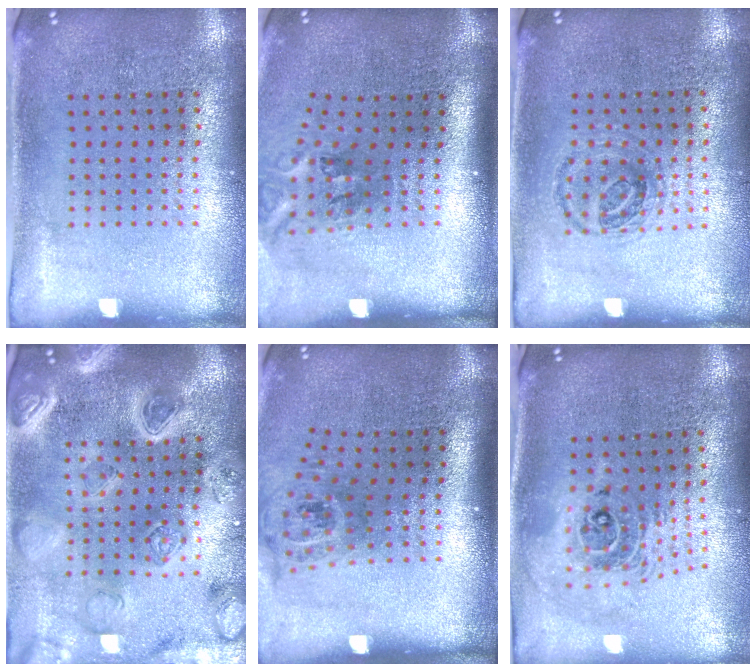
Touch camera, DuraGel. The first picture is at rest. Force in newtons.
{"total": 2.2, "press": 1.3, "slide": 1.7}
{"total": 1.0, "press": 0.9, "slide": 0.1}
{"total": 4.7, "press": 4.1, "slide": 2.3}
{"total": 1.9, "press": 1.4, "slide": 1.3}
{"total": 2.2, "press": 1.7, "slide": 1.5}